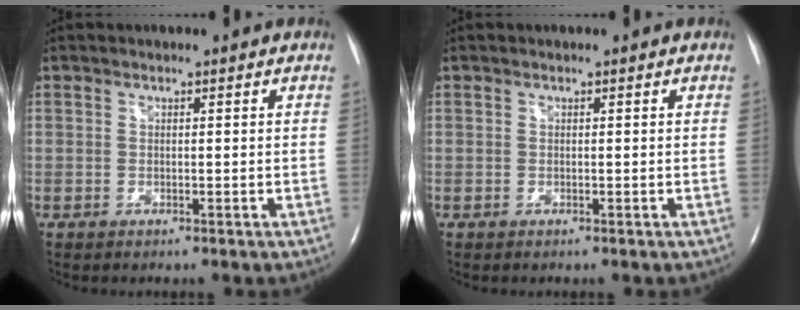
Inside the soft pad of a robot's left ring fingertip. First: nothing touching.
{"total": 0.0}